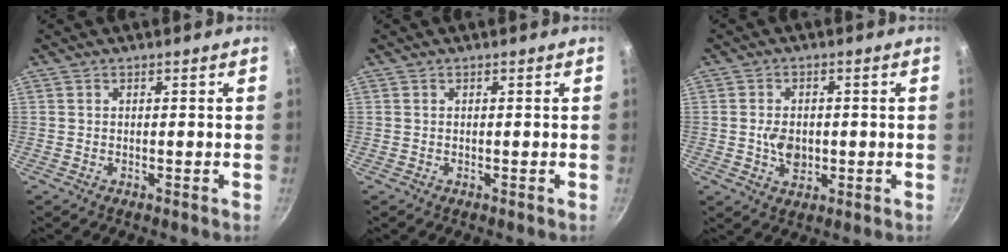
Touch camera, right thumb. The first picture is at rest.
{"total": 0.0}
{"total": 5.3, "force": [-0.4, 3.9, 3.6], "torque": [-0.049, 0.000, -0.006]}